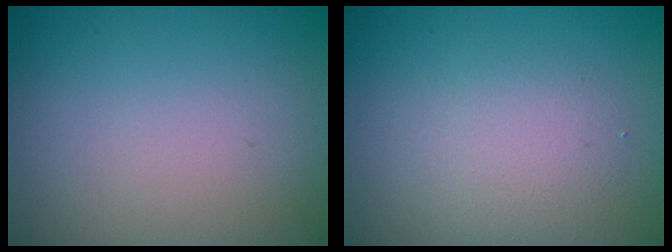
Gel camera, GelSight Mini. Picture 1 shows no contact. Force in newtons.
{"total": 2.7, "press": 2.7, "slide": 0.2}